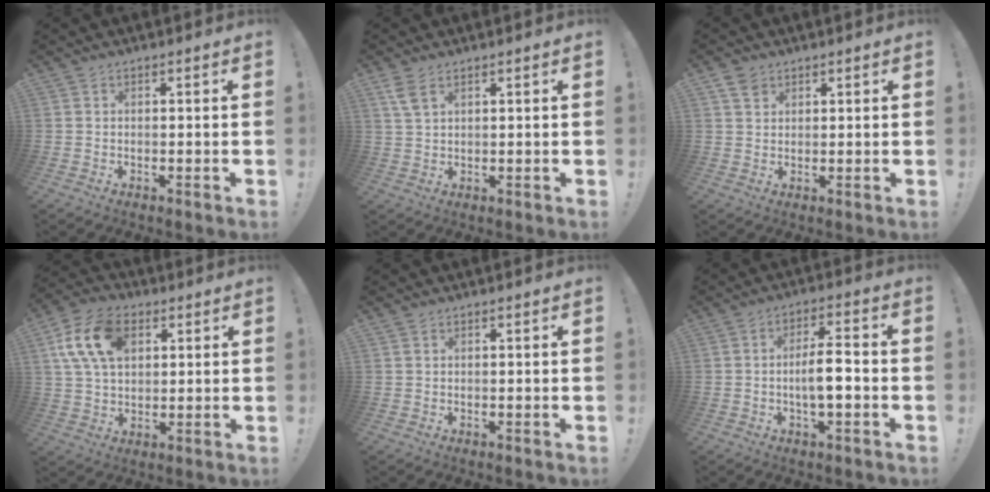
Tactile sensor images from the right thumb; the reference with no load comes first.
{"total": 4.5, "force": [2.5, 2.0, 3.1], "torque": [-0.065, -0.004, 0.049]}
{"total": 3.4, "force": [2.2, 2.2, 1.3], "torque": [-0.024, -0.005, 0.042]}
{"total": 15.9, "force": [5.6, 10.5, 10.6], "torque": [-0.192, 0.000, 0.109]}
{"total": 0.0}
{"total": 7.8, "force": [-1.7, 2.0, 7.4], "torque": [-0.139, 0.008, -0.036]}